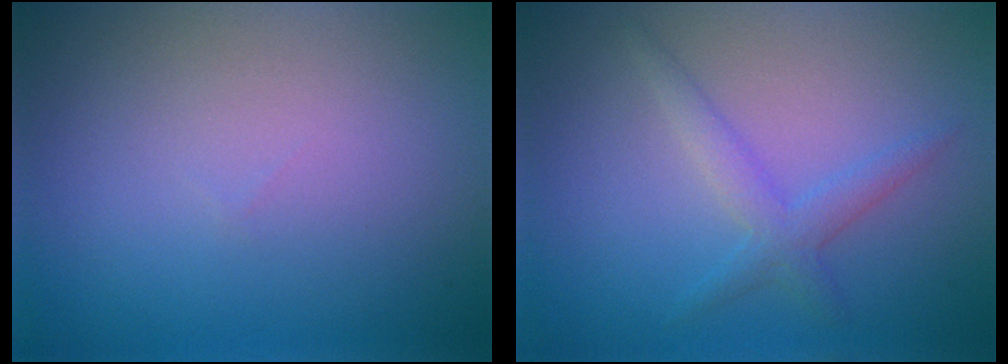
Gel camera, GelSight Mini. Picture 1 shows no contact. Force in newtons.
{"total": 2.2, "press": 2.2, "slide": 0.1}